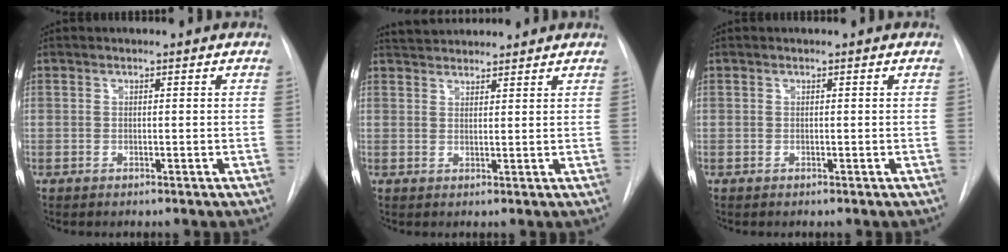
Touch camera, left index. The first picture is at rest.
{"total": 6.6, "force": [6.3, 1.2, 1.6], "torque": [-0.029, 0.037, 0.097]}
{"total": 0.0}